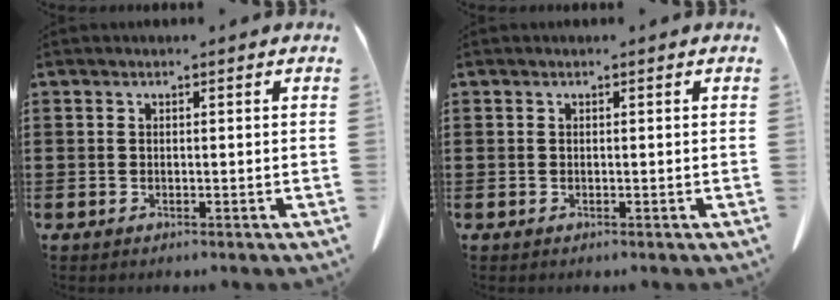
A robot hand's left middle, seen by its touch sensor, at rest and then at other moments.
{"total": 0.0}